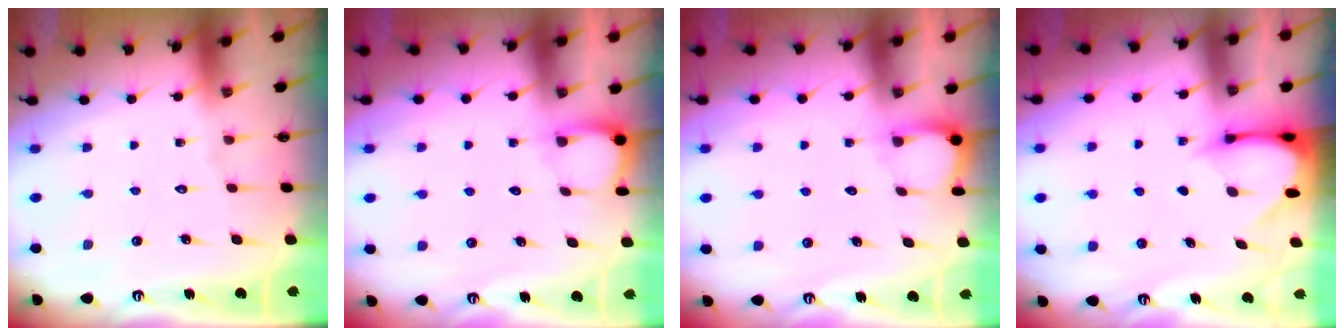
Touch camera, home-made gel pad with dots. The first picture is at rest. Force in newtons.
{"total": 1.9, "press": 1.9, "slide": 0.2}
{"total": 1.9, "press": 1.9, "slide": 0.2}
{"total": 3.3, "press": 3.3, "slide": 0.3}